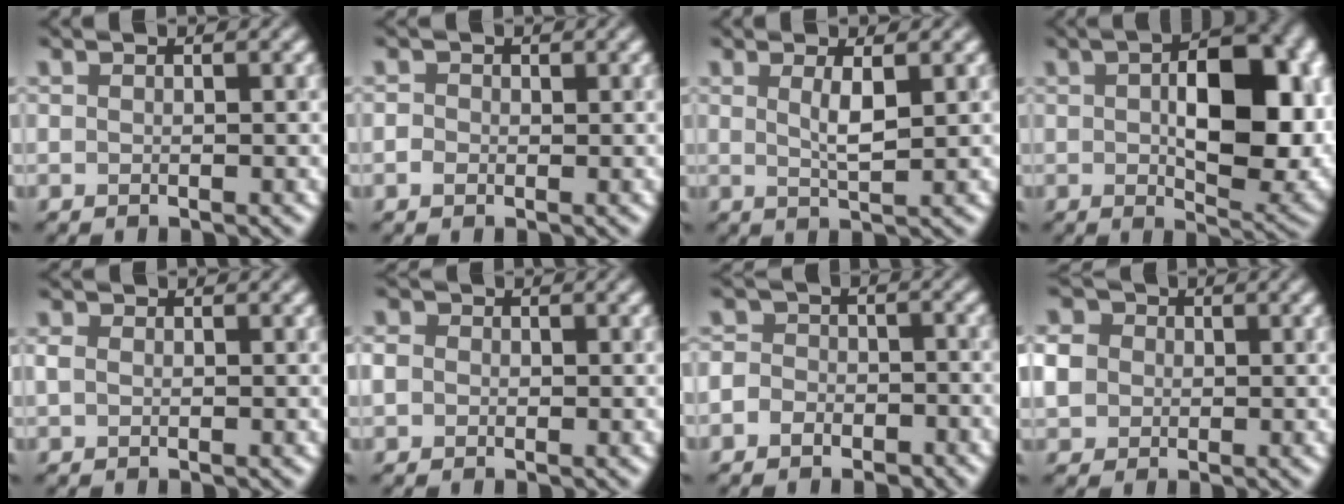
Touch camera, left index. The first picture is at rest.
{"total": 0.9, "force": [-0.2, 0.8, 0.3], "torque": [-0.008, -0.001, -0.008]}
{"total": 2.2, "force": [0.8, 0.4, 2.0], "torque": [-0.039, -0.003, 0.014]}
{"total": 11.4, "force": [0.6, 5.9, 9.7], "torque": [-0.131, -0.004, 0.015]}
{"total": 0.9, "force": [0.0, 0.7, 0.6], "torque": [-0.014, 0.001, -0.002]}
{"total": 2.5, "force": [0.4, 2.2, 1.1], "torque": [-0.012, 0.010, -0.010]}
{"total": 3.5, "force": [-1.7, 2.8, 1.1], "torque": [0.009, 0.009, -0.043]}
{"total": 4.4, "force": [0.3, 3.9, 1.9], "torque": [-0.053, 0.020, 0.000]}